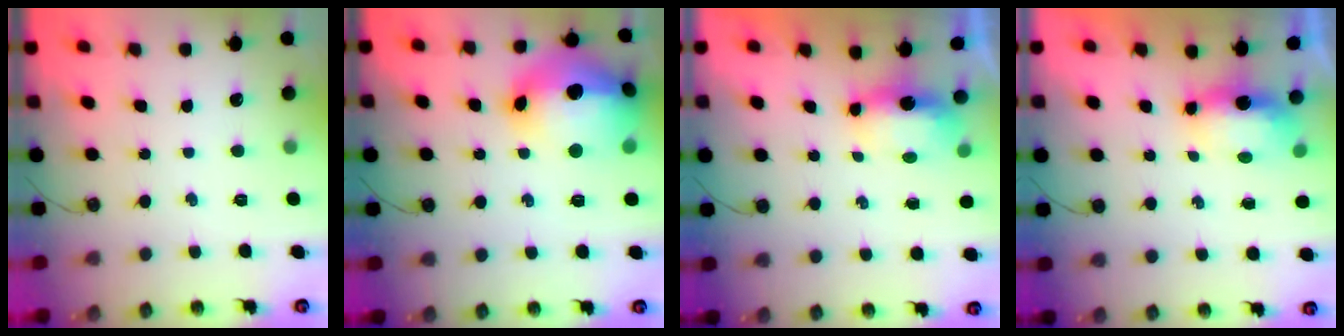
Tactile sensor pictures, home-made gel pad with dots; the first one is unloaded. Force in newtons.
{"total": 22.3, "press": 22.2, "slide": 2.3}
{"total": 5.9, "press": 5.9, "slide": 1.0}
{"total": 6.2, "press": 6.2, "slide": 0.4}